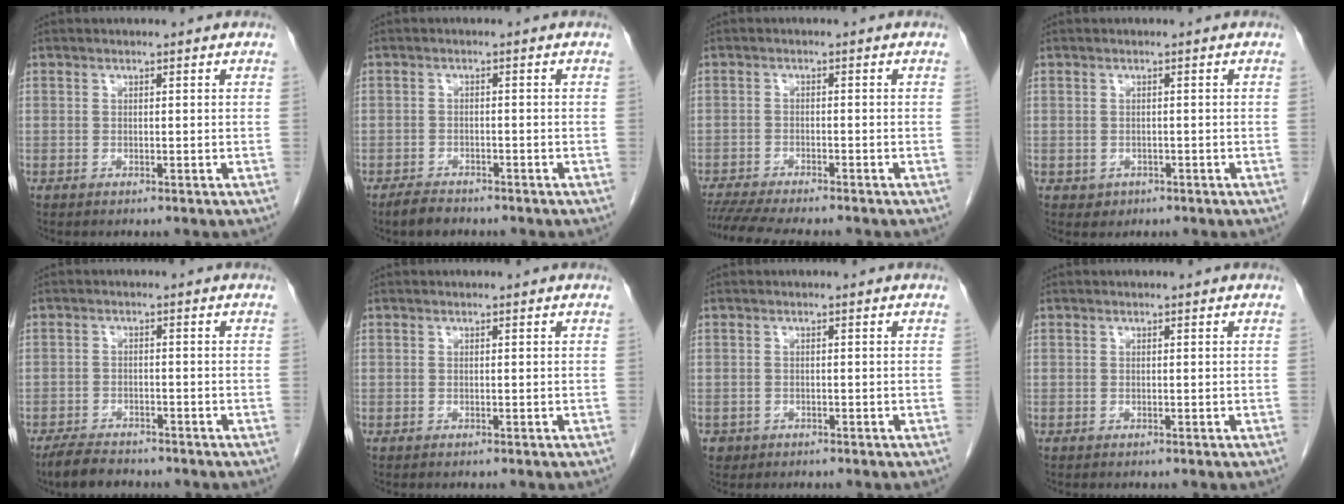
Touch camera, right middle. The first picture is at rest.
{"total": 2.7, "force": [-2.3, 1.0, 0.9], "torque": [-0.023, -0.001, -0.038]}
{"total": 10.5, "force": [-9.3, 1.3, 4.8], "torque": [-0.071, -0.012, -0.141]}
{"total": 1.4, "force": [-0.6, 1.2, 0.2], "torque": [-0.003, 0.004, -0.003]}
{"total": 4.8, "force": [-4.2, 1.5, 1.8], "torque": [-0.036, -0.007, -0.071]}
{"total": 0.0}
{"total": 1.2, "force": [-0.7, 1.0, 0.0], "torque": [-0.007, 0.004, -0.008]}
{"total": 0.0}